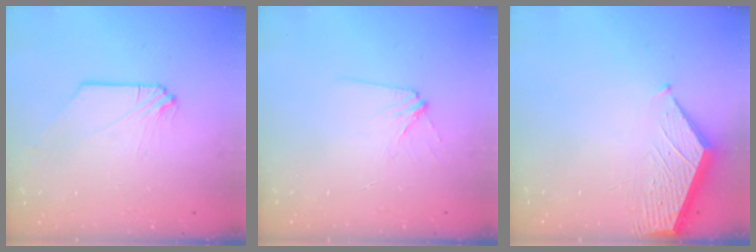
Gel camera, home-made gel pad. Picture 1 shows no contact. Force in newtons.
{"total": 3.2, "press": 3.1, "slide": 0.5}
{"total": 3.5, "press": 3.5, "slide": 0.3}